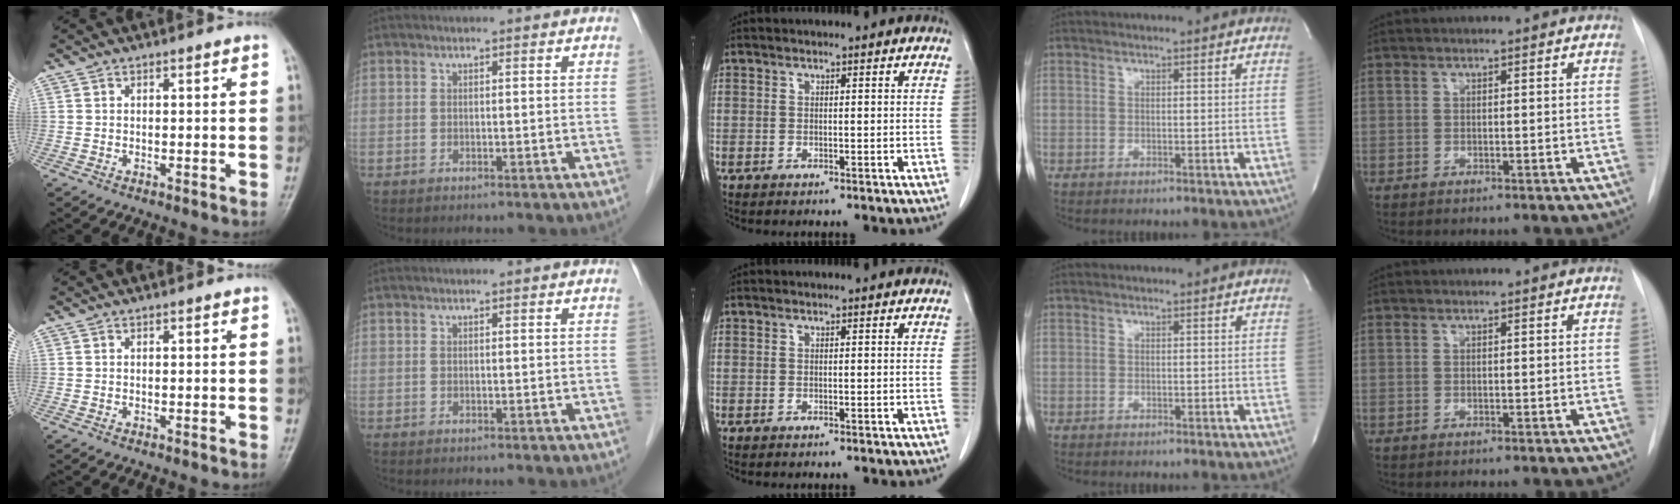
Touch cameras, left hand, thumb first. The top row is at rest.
{}